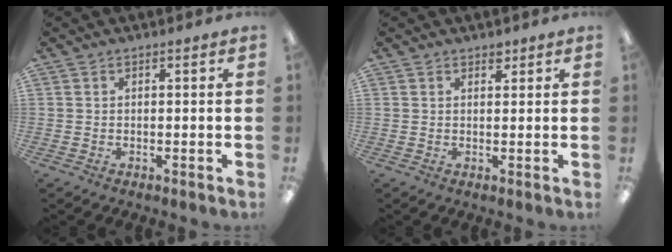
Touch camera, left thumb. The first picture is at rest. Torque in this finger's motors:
{"motor_torque": [0.37, -0.04, 0.42, -0.26, -0.01]}